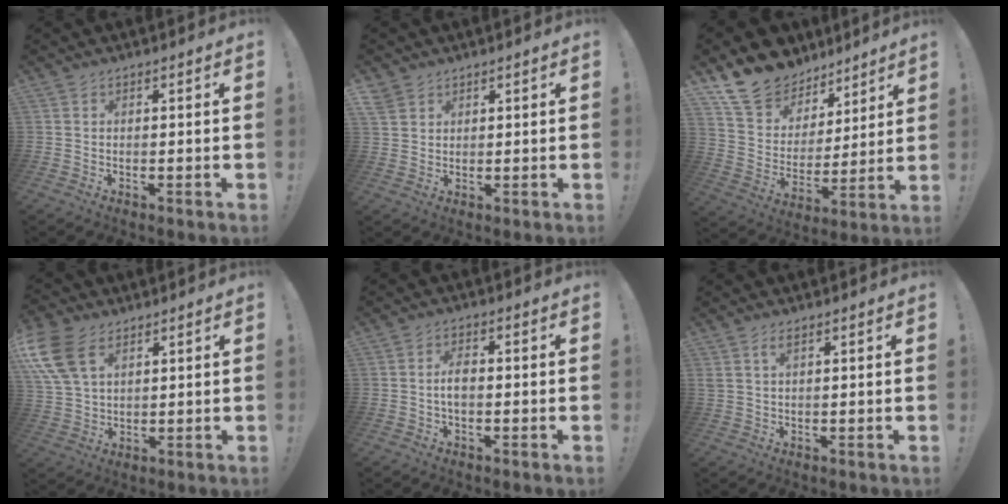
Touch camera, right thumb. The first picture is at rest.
{"total": 3.3, "force": [2.5, 2.0, 0.7], "torque": [-0.014, -0.014, 0.048]}
{"total": 14.7, "force": [11.1, 9.0, 3.6], "torque": [-0.075, -0.078, 0.213]}
{"total": 12.7, "force": [5.8, 7.6, 8.4], "torque": [-0.173, -0.020, 0.110]}
{"total": 4.0, "force": [-0.7, 1.8, 3.5], "torque": [-0.076, 0.009, -0.013]}
{"total": 2.4, "force": [1.2, 0.8, 1.9], "torque": [-0.039, 0.000, 0.021]}